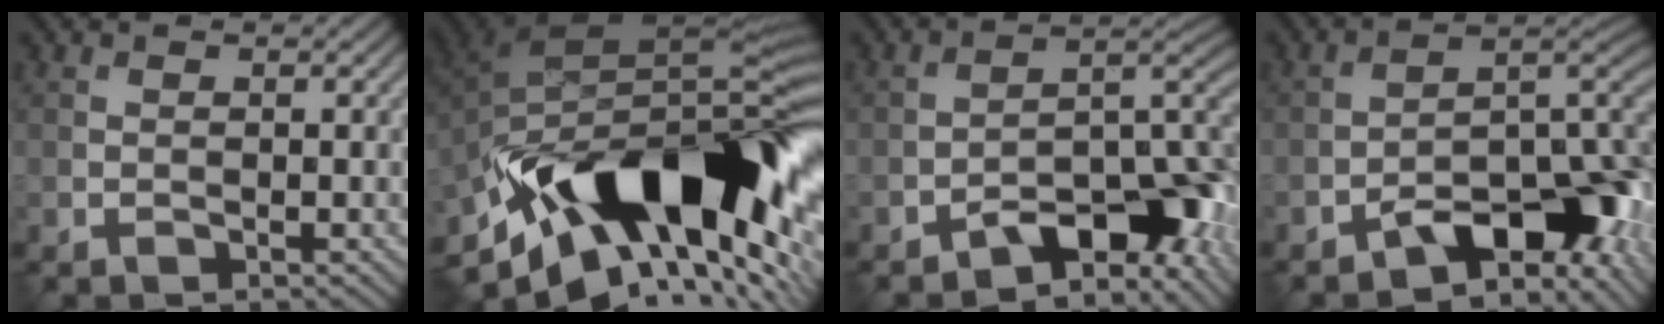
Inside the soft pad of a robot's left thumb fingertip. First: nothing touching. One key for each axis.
{"total": 18.5, "fx": -7.5, "fy": 8.7, "fz": 14.6, "tx": -0.248, "ty": -0.015, "tz": -0.127}
{"total": 10.5, "fx": -6.9, "fy": 3.5, "fz": 7.1, "tx": -0.094, "ty": 0.009, "tz": -0.123}
{"total": 11.7, "fx": -7.2, "fy": 4.1, "fz": 8.3, "tx": -0.118, "ty": 0.002, "tz": -0.124}